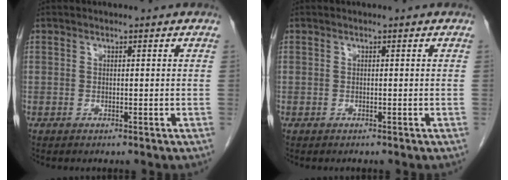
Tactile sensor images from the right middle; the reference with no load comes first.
{"total": 0.0}